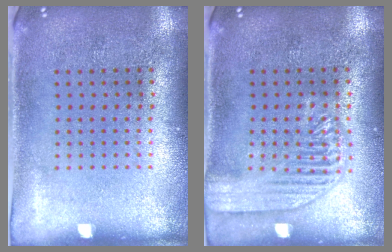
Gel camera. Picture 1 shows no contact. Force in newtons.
{"total": 1.8, "press": 1.8, "slide": 0.3}